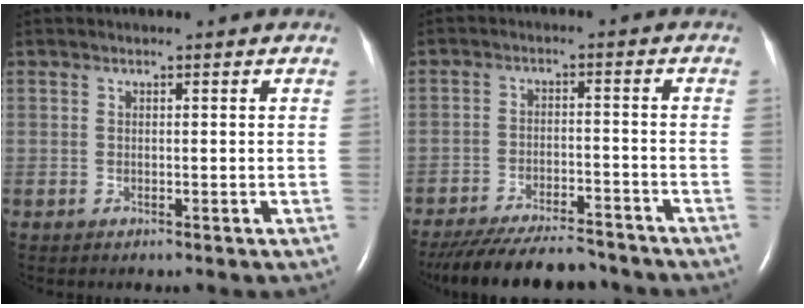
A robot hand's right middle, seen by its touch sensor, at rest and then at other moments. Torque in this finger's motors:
{"motor_torque": [1.05, -1.09, 0.14, 0.06]}